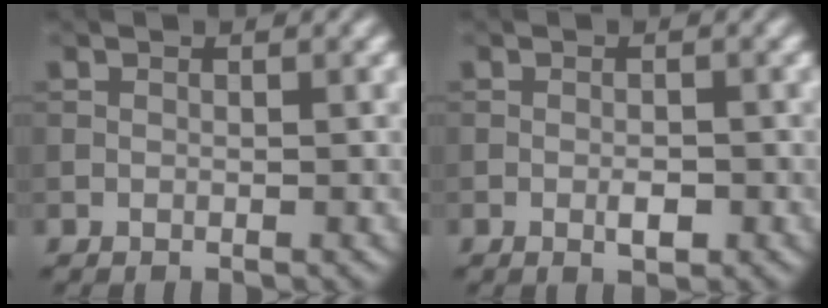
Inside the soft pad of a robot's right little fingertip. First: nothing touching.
{"total": 1.6, "force": [-0.6, 0.6, 1.3], "torque": [-0.022, -0.001, -0.011]}